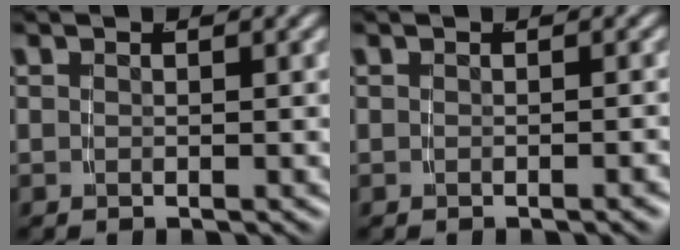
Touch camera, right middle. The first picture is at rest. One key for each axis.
{"total": 0.5, "fx": -0.4, "fy": -0.1, "fz": 0.3, "tx": -0.004, "ty": 0.007, "tz": -0.010}